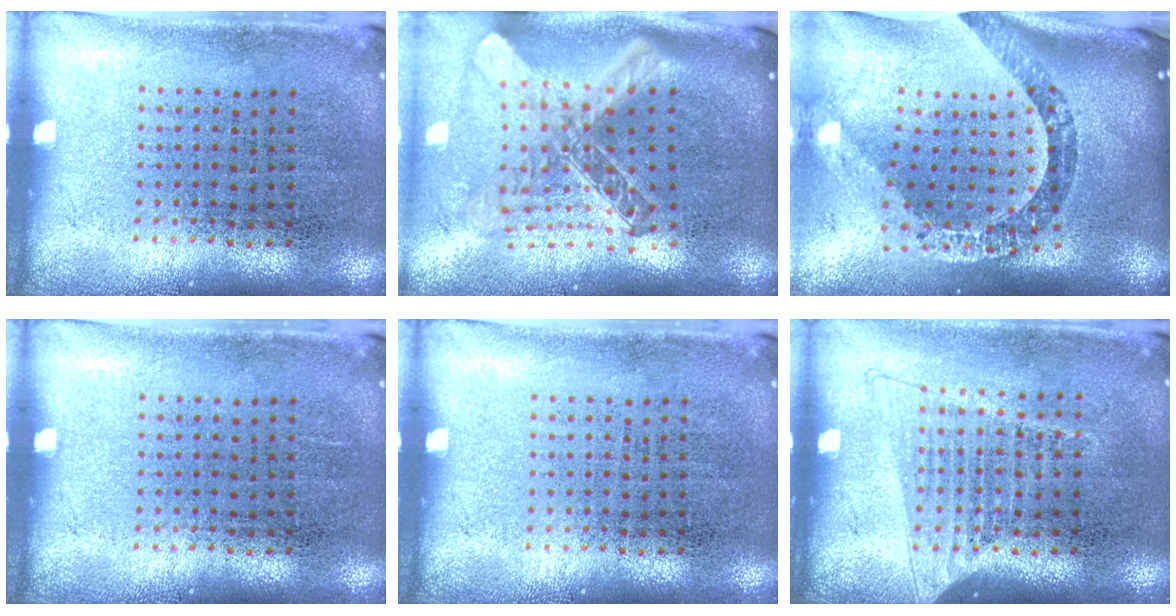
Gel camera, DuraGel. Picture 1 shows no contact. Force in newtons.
{"total": 2.7, "press": 2.0, "slide": 1.9}
{"total": 2.6, "press": 1.9, "slide": 1.7}
{"total": 0.0}
{"total": 0.0}
{"total": 1.2, "press": 1.1, "slide": 0.5}